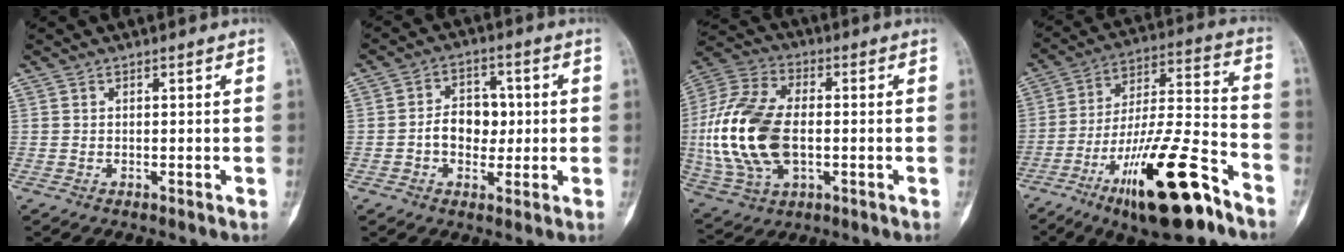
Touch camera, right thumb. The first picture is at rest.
{"total": 7.7, "force": [-0.3, 5.7, 5.2], "torque": [-0.049, 0.016, -0.011]}
{"total": 20.8, "force": [-1.1, 12.2, 16.8], "torque": [-0.361, 0.006, -0.014]}
{"total": 22.6, "force": [-13.0, 6.2, 17.4], "torque": [-0.302, 0.074, -0.218]}